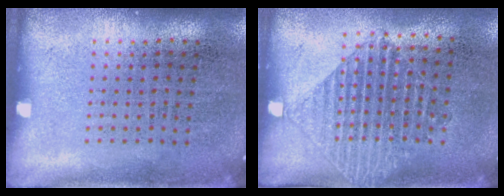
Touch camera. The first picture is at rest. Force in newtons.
{"total": 1.2, "press": 1.1, "slide": 0.6}